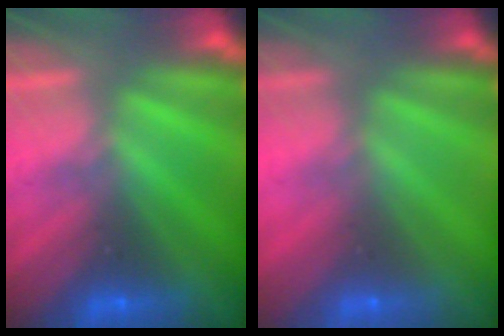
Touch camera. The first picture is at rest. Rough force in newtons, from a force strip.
{"total": 2.9}